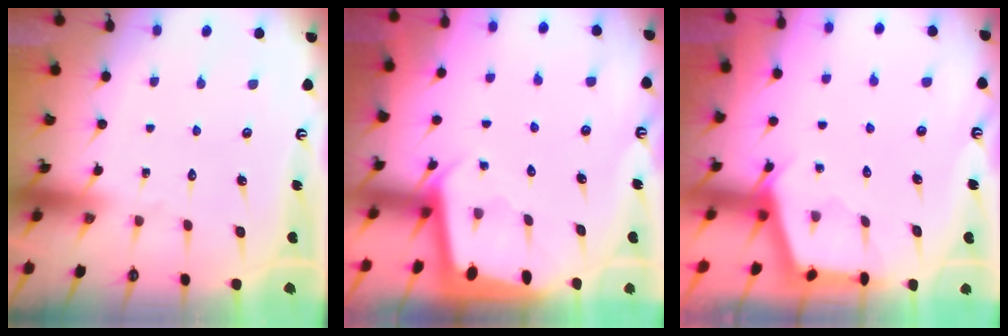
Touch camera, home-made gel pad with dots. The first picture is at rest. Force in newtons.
{"total": 1.9, "press": 1.9, "slide": 0.1}
{"total": 2.9, "press": 2.9, "slide": 0.3}